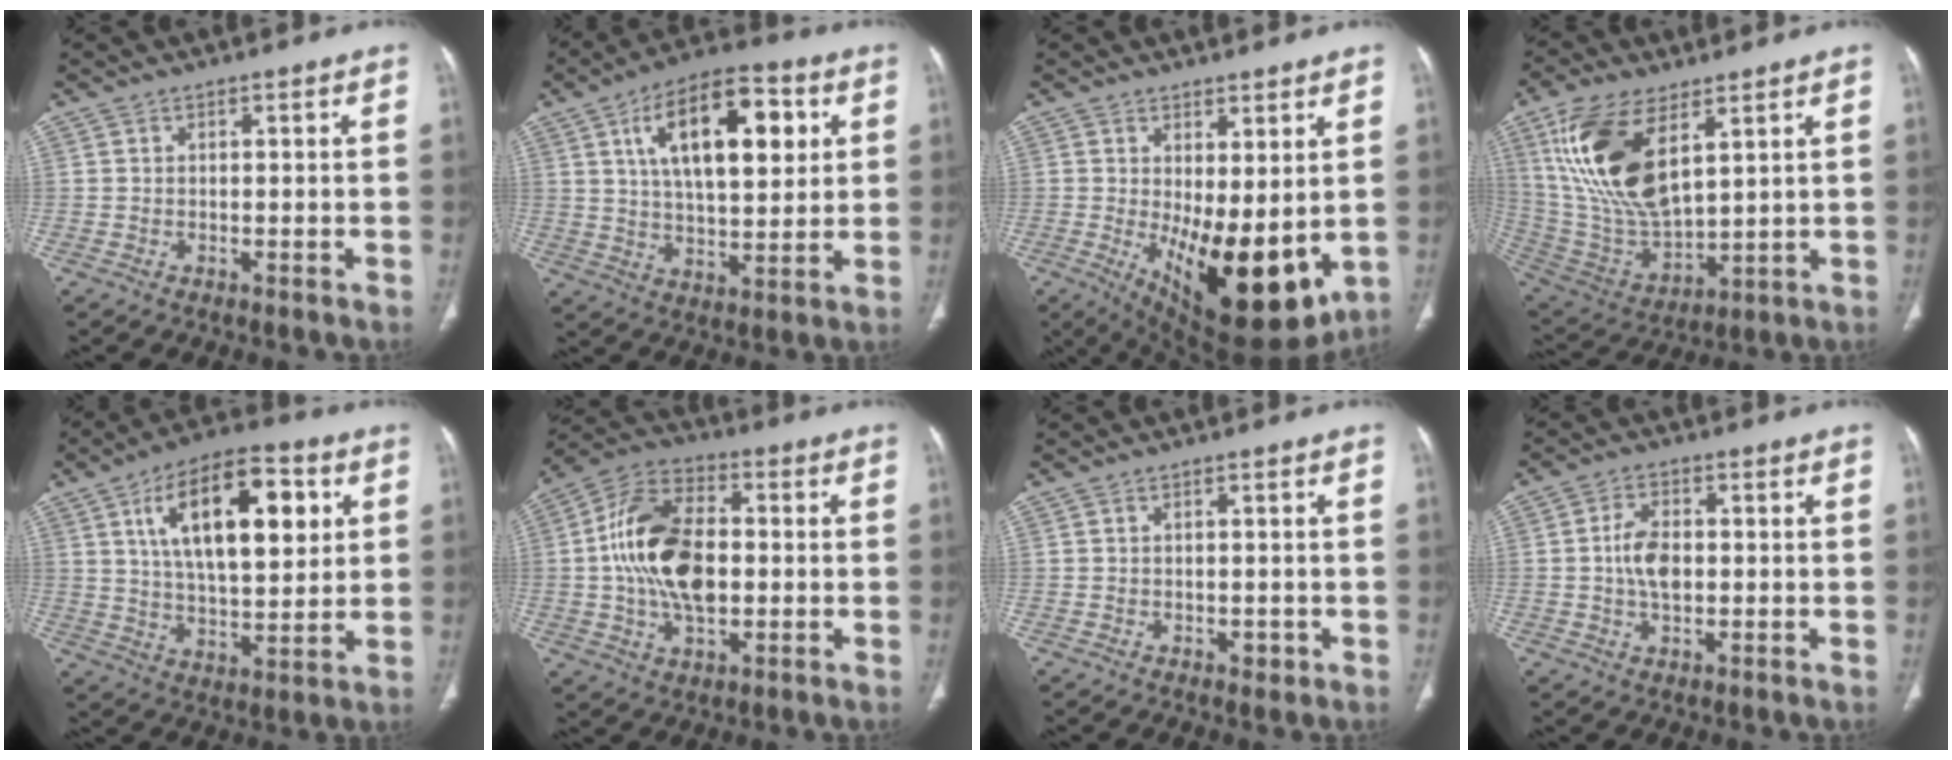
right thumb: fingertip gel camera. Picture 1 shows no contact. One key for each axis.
{"total": 19.0, "fx": 6.2, "fy": 8.8, "fz": 15.6, "tx": -0.222, "ty": -0.005, "tz": 0.099}
{"total": 16.5, "fx": -1.3, "fy": 6.9, "fz": 14.9, "tx": -0.217, "ty": -0.039, "tz": 0.005}
{"total": 19.2, "fx": 8.0, "fy": 8.9, "fz": 14.9, "tx": -0.290, "ty": -0.030, "tz": 0.168}
{"total": 20.5, "fx": 6.6, "fy": 9.4, "fz": 17.0, "tx": -0.246, "ty": -0.009, "tz": 0.107}
{"total": 17.4, "fx": -0.1, "fy": 10.4, "fz": 14.0, "tx": -0.250, "ty": 0.022, "tz": -0.005}
{"total": 1.6, "fx": -0.5, "fy": 1.1, "fz": 1.0, "tx": -0.007, "ty": 0.001, "tz": -0.004}
{"total": 6.2, "fx": -0.1, "fy": 3.8, "fz": 4.9, "tx": -0.089, "ty": 0.008, "tz": -0.004}